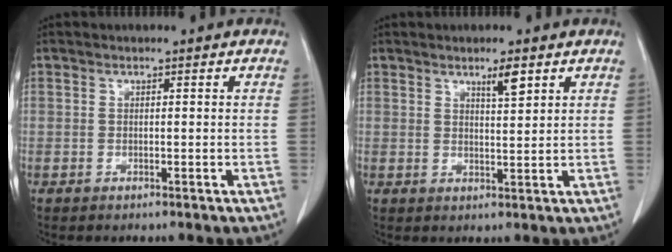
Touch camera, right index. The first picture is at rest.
{"total": 3.0, "force": [1.9, 0.3, 2.3], "torque": [-0.041, -0.003, 0.033]}